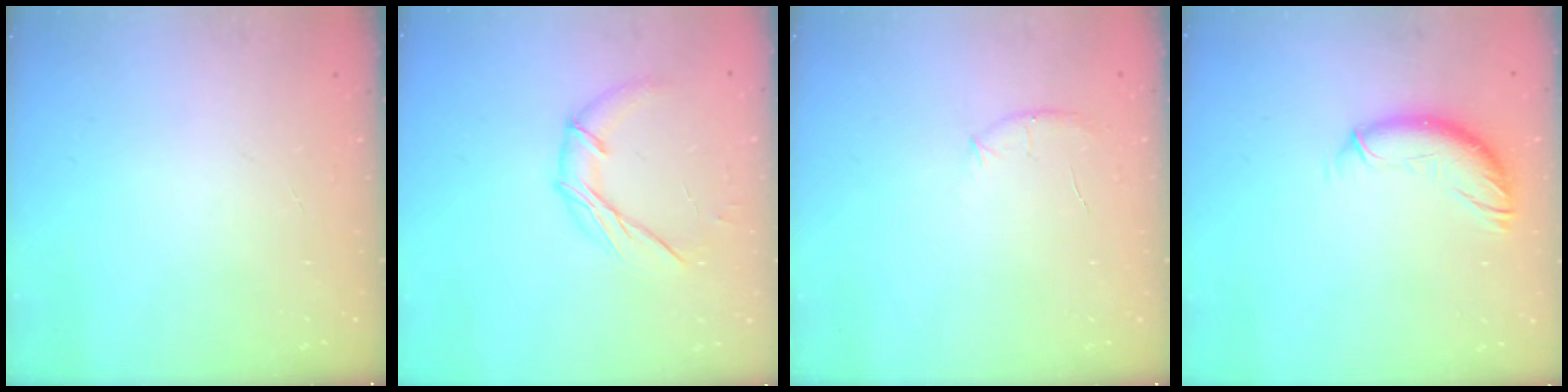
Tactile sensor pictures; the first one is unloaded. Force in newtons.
{"total": 9.1, "press": 9.1, "slide": 0.4}
{"total": 5.5, "press": 5.2, "slide": 1.5}
{"total": 11.2, "press": 11.1, "slide": 1.7}